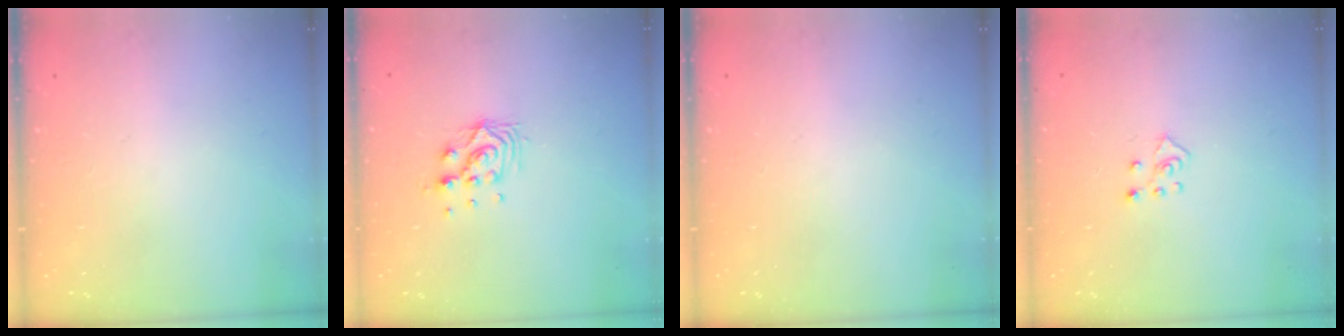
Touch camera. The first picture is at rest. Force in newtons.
{"total": 8.6, "press": 8.6, "slide": 0.7}
{"total": 0.0}
{"total": 4.5, "press": 4.5, "slide": 0.4}